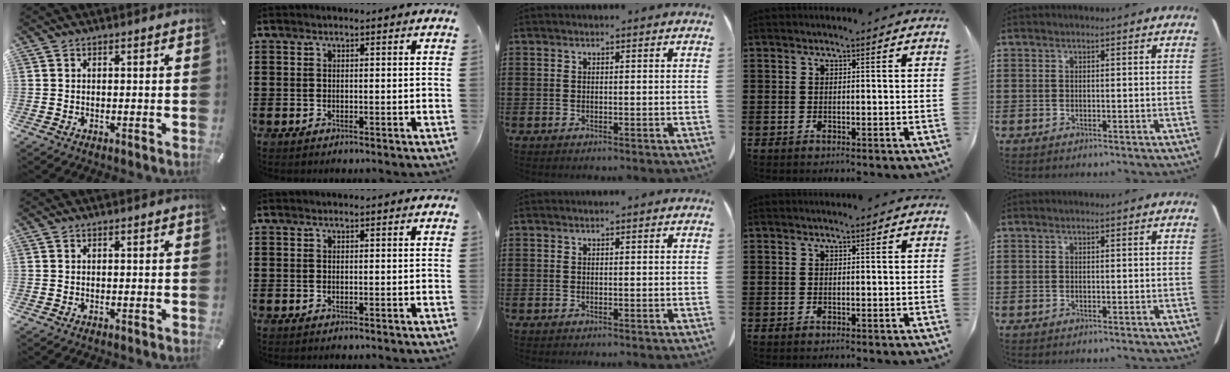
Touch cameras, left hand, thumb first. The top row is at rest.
{}